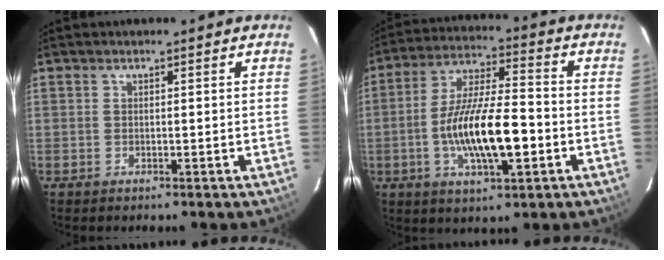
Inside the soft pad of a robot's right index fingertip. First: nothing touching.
{"total": 15.2, "force": [-3.8, 4.2, 14.1], "torque": [-0.267, -0.003, -0.066]}